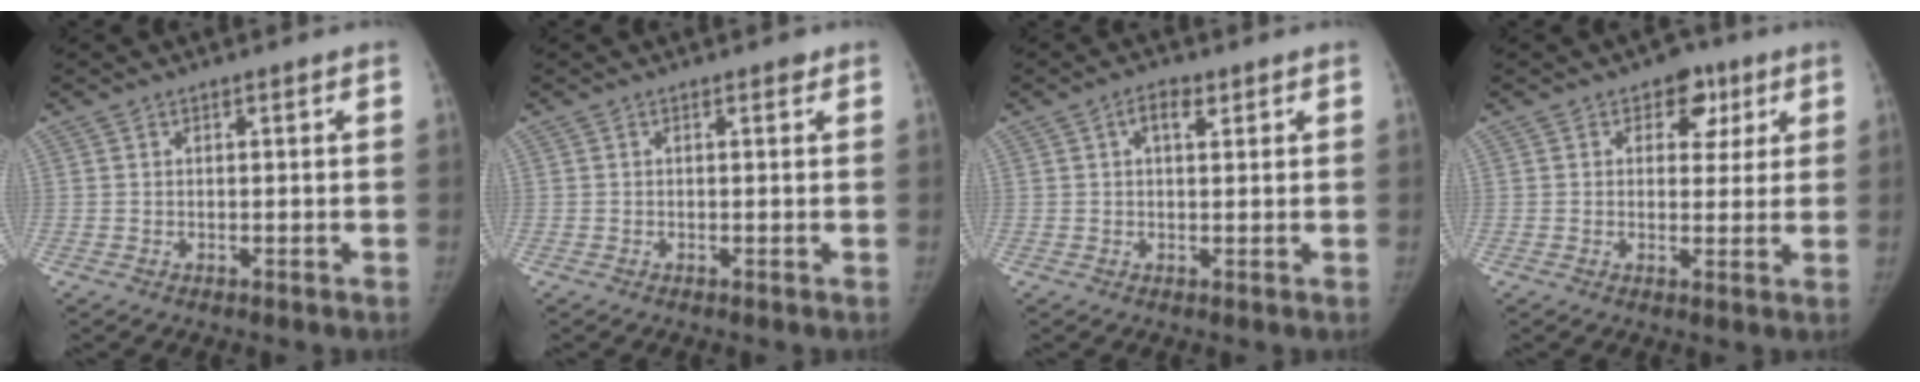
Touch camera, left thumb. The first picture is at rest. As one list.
[{"total": 0.6, "force": [0.4, 0.4, 0.3], "torque": [-0.001, -0.002, 0.003]}, {"total": 3.3, "force": [1.5, 1.7, 2.4], "torque": [-0.030, 0.001, 0.023]}, {"total": 6.1, "force": [2.8, 4.5, 3.0], "torque": [0.006, -0.005, 0.032]}]